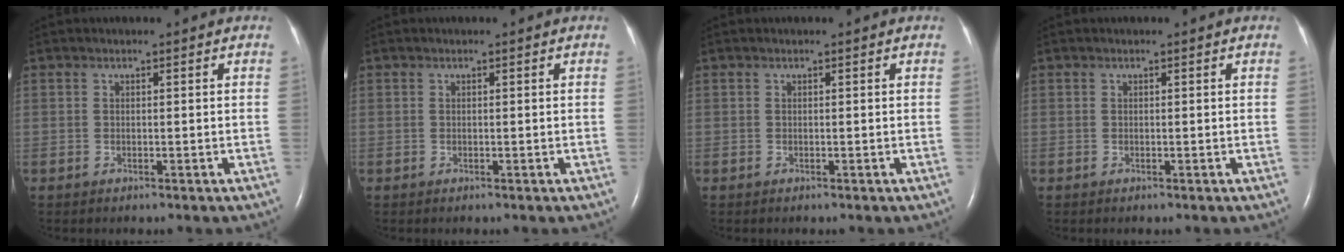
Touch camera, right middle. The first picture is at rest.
{"total": 0.0}
{"total": 0.0}
{"total": 0.0}